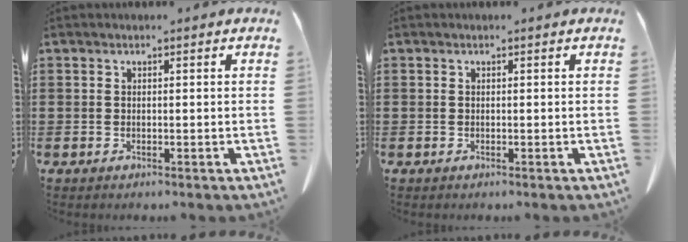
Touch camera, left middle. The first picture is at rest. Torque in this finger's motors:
{"motor_torque": [1.21, 0.93, 0.06, 0.00]}